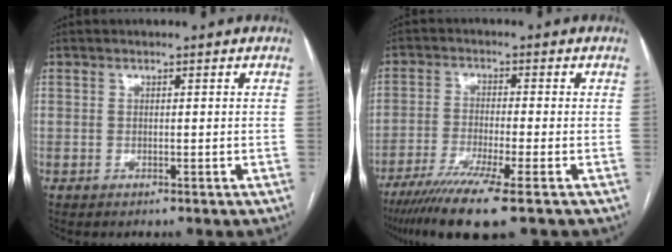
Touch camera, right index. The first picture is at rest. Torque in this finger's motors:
{"motor_torque": [1.40, -0.73, 0.57, 0.17]}